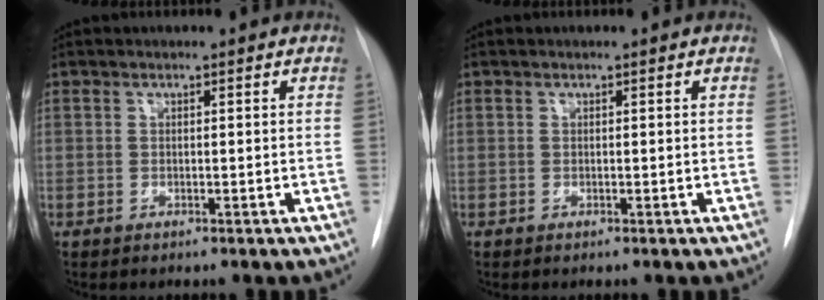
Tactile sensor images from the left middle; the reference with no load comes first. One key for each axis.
{"total": 0.0}